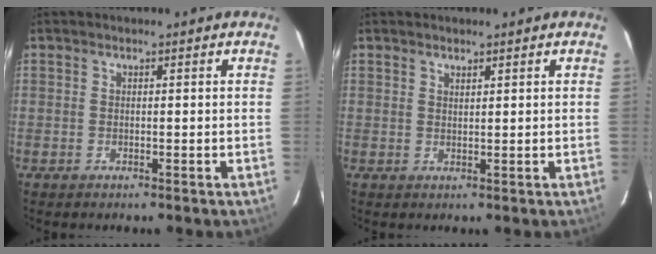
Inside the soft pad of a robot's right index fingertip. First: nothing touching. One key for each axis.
{"total": 1.0, "fx": 0.9, "fy": 0.2, "fz": 0.4, "tx": -0.008, "ty": 0.000, "tz": 0.016}